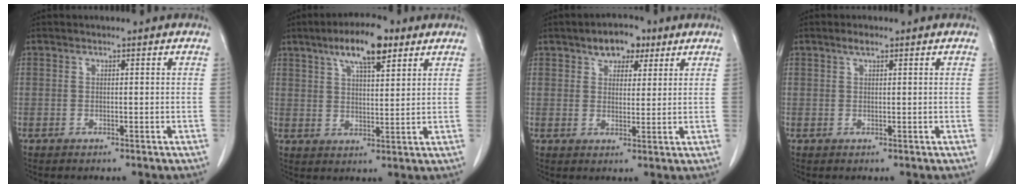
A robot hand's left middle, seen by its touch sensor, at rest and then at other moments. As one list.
[{"total": 9.3, "force": [5.7, 2.4, 7.0], "torque": [-0.123, 0.013, 0.093]}, {"total": 5.6, "force": [3.4, 3.2, 3.2], "torque": [-0.044, 0.015, 0.052]}, {"total": 1.3, "force": [0.8, 0.3, 0.9], "torque": [-0.020, 0.004, 0.015]}]